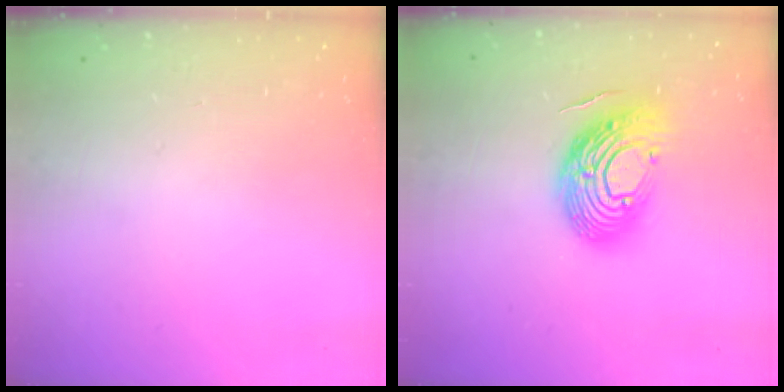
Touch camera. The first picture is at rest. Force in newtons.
{"total": 16.9, "press": 16.9, "slide": 1.2}